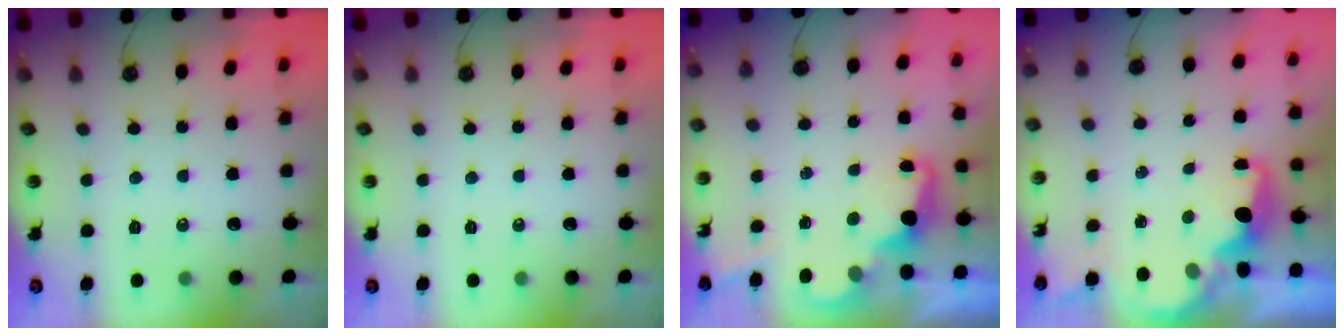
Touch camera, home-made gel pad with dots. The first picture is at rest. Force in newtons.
{"total": 0.0}
{"total": 2.4, "press": 2.4, "slide": 0.5}
{"total": 2.1, "press": 2.0, "slide": 0.8}